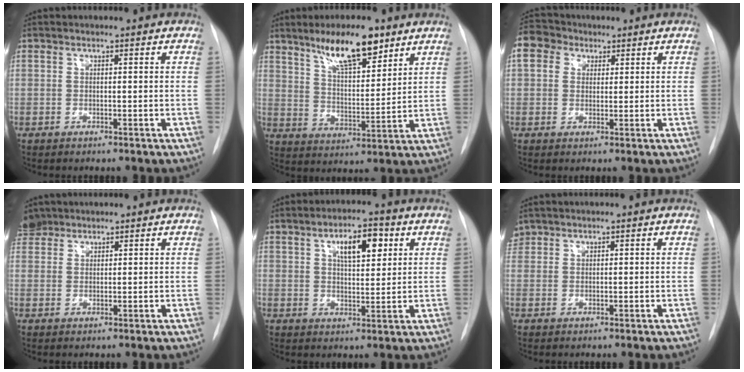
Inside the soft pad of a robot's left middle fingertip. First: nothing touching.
{"total": 11.0, "force": [7.6, 2.6, 7.5], "torque": [-0.127, 0.000, 0.134]}
{"total": 11.7, "force": [5.2, 9.4, 4.7], "torque": [-0.132, 0.051, 0.095]}
{"total": 5.0, "force": [4.1, 2.8, 0.6], "torque": [-0.008, 0.013, 0.080]}
{"total": 7.0, "force": [3.0, 2.6, 5.8], "torque": [-0.091, 0.009, 0.047]}
{"total": 2.9, "force": [2.1, 1.9, 0.1], "torque": [-0.003, 0.013, 0.041]}